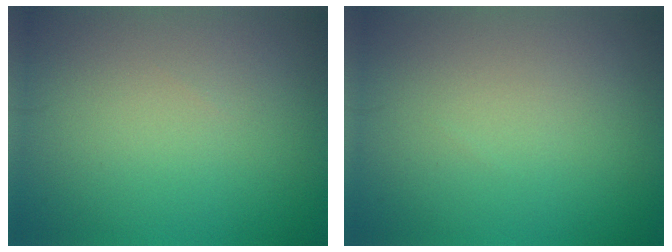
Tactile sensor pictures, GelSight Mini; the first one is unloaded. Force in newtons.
{"total": 0.0}